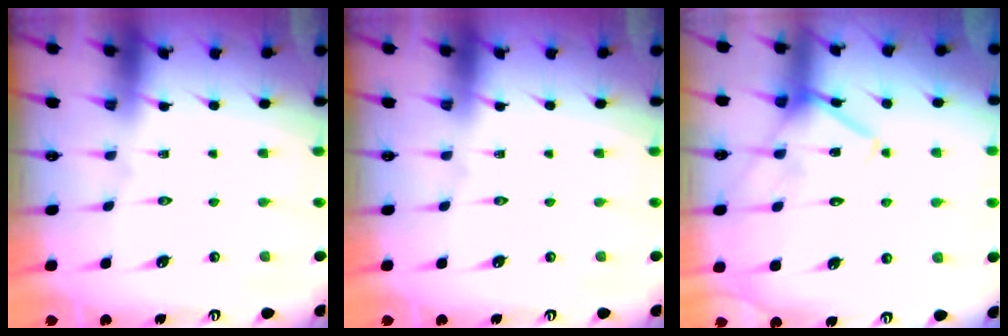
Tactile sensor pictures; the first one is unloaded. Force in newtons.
{"total": 0.0}
{"total": 14.8, "press": 14.7, "slide": 1.2}